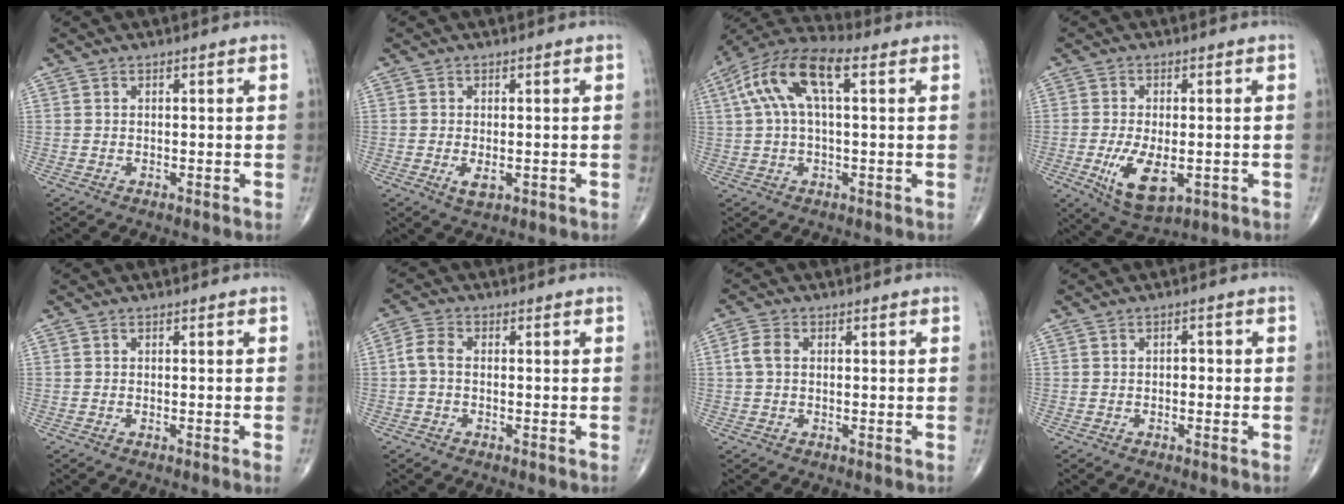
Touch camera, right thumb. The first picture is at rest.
{"total": 2.5, "force": [-0.6, 1.2, 2.1], "torque": [-0.038, -0.005, -0.009]}
{"total": 13.2, "force": [3.6, 5.2, 11.6], "torque": [-0.246, 0.044, 0.059]}
{"total": 9.1, "force": [-2.4, 4.4, 7.6], "torque": [-0.134, -0.014, -0.030]}
{"total": 1.1, "force": [-0.4, -0.2, 1.0], "torque": [-0.019, -0.004, -0.006]}
{"total": 3.4, "force": [-0.3, 2.2, 2.6], "torque": [-0.055, 0.010, -0.014]}
{"total": 3.2, "force": [0.3, 2.2, 2.3], "torque": [-0.054, 0.008, 0.003]}
{"total": 1.6, "force": [-0.2, 1.1, 1.2], "torque": [-0.006, 0.004, -0.009]}